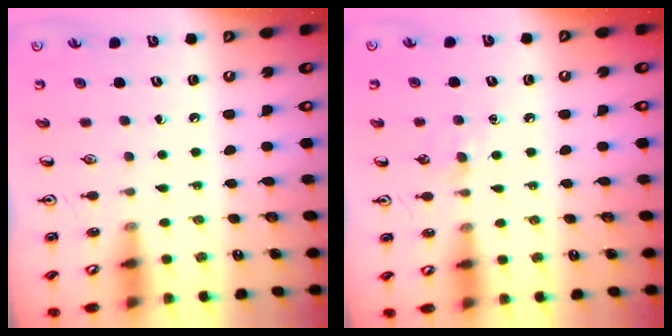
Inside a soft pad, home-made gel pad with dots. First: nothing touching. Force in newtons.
{"total": 5.9, "press": 5.8, "slide": 0.8}